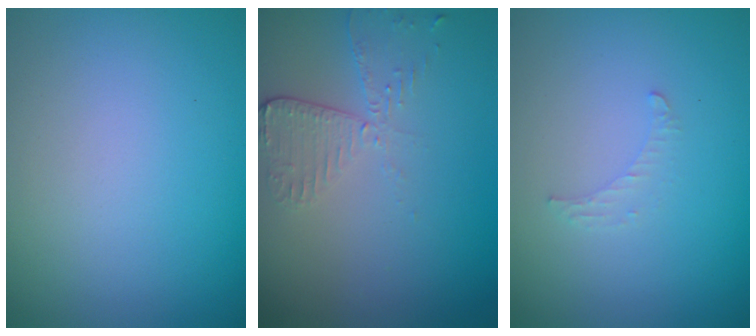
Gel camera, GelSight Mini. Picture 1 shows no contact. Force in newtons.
{"total": 2.6, "press": 2.3, "slide": 1.1}
{"total": 0.8, "press": 0.8, "slide": 0.3}